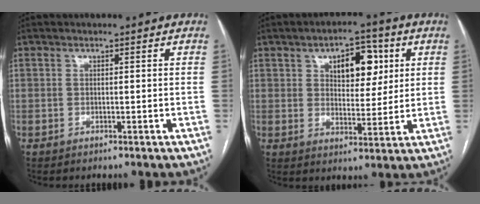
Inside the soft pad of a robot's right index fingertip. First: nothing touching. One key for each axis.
{"total": 8.9, "fx": 3.4, "fy": 4.5, "fz": 6.9, "tx": -0.096, "ty": 0.015, "tz": 0.054}